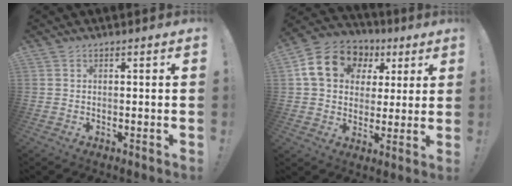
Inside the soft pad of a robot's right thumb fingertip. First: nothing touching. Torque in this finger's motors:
{"motor_torque": [0.33, 0.54, 0.92, 0.30, 0.07]}